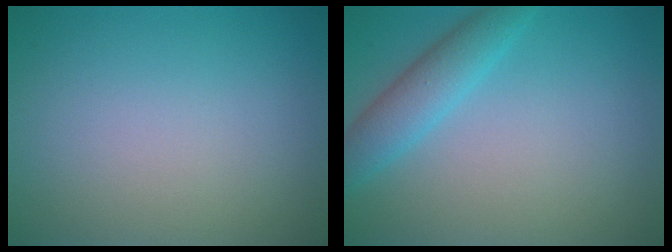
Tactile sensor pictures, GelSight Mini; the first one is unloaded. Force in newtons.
{"total": 3.3, "press": 3.3, "slide": 0.1}